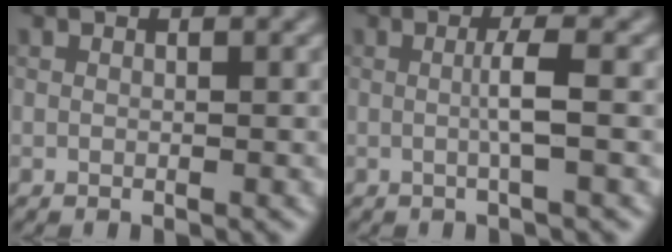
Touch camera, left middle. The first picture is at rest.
{"total": 1.9, "force": [-0.3, 0.1, 1.9], "torque": [-0.037, 0.001, -0.007]}